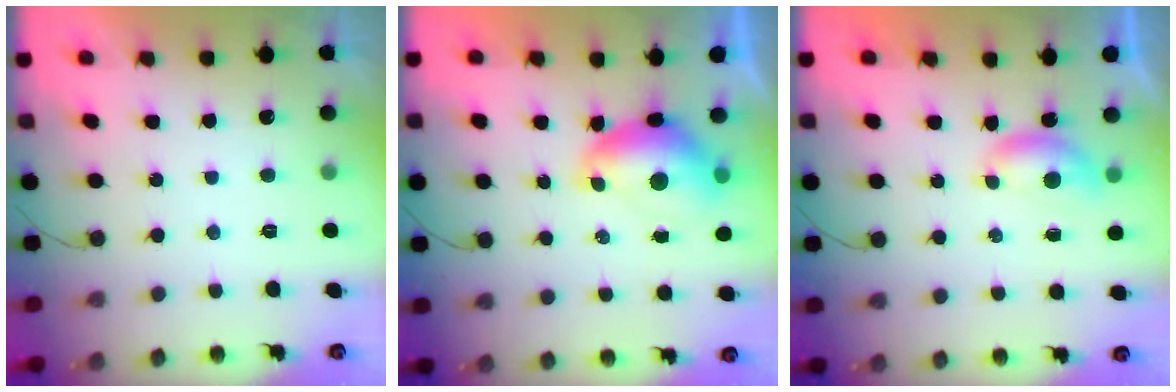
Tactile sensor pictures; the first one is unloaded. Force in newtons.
{"total": 7.6, "press": 7.5, "slide": 0.8}
{"total": 4.8, "press": 4.7, "slide": 0.4}